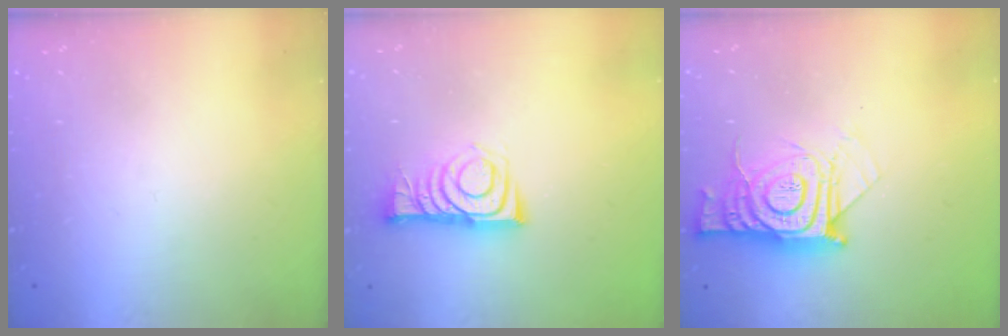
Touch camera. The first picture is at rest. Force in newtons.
{"total": 8.2, "press": 8.2, "slide": 0.9}
{"total": 14.2, "press": 14.2, "slide": 1.2}